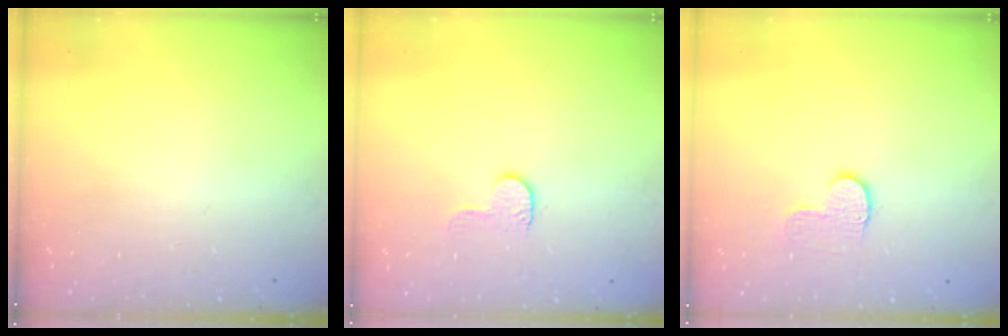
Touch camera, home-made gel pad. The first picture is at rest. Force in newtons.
{"total": 4.2, "press": 4.2, "slide": 0.3}
{"total": 6.6, "press": 6.6, "slide": 0.6}